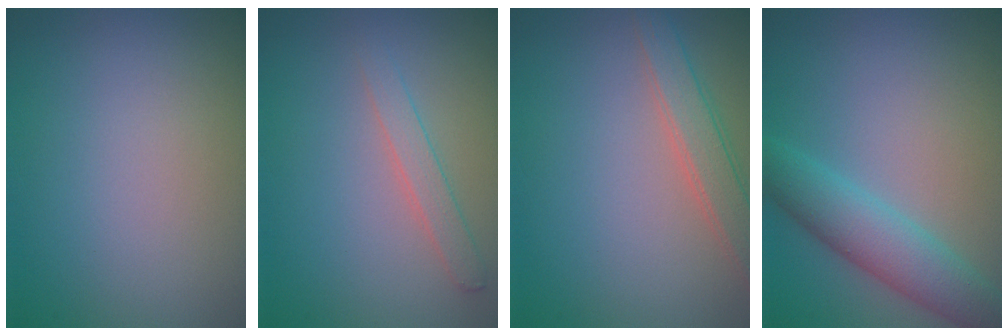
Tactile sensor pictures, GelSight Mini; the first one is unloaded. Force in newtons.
{"total": 1.7, "press": 1.7, "slide": 0.1}
{"total": 2.9, "press": 2.9, "slide": 0.2}
{"total": 4.4, "press": 4.4, "slide": 0.2}